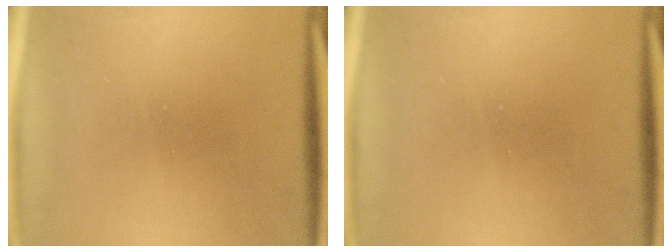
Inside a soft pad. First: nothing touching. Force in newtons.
{"total": 0.0}